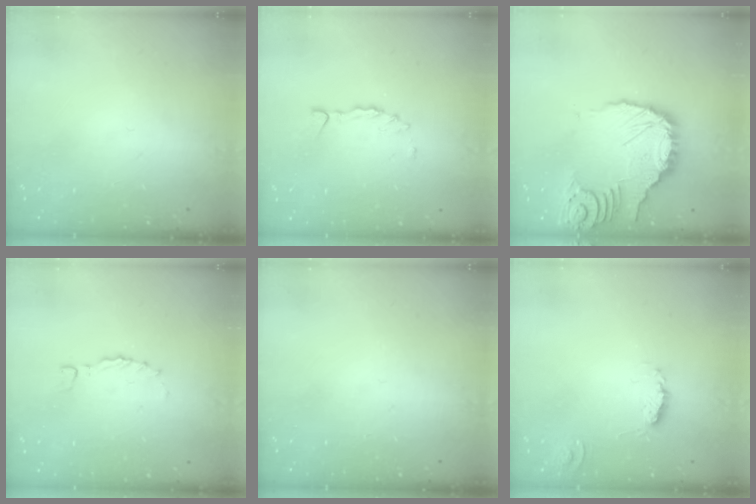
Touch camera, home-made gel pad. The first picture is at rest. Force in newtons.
{"total": 2.3, "press": 2.3, "slide": 0.2}
{"total": 12.6, "press": 12.5, "slide": 1.6}
{"total": 0.0}
{"total": 0.0}
{"total": 4.2, "press": 4.2, "slide": 0.5}